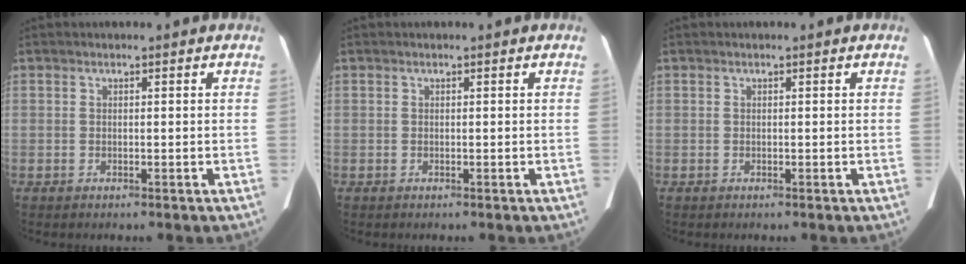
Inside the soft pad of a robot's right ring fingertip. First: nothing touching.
{"total": 0.0}
{"total": 0.0}